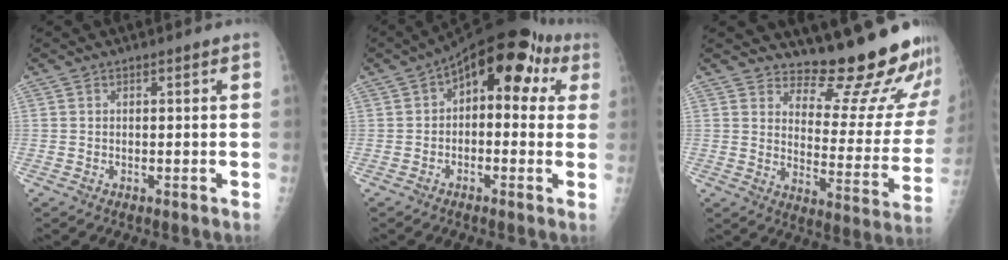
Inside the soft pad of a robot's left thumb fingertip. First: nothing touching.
{"total": 13.3, "force": [3.6, 7.4, 10.4], "torque": [-0.094, 0.040, 0.036]}
{"total": 18.4, "force": [17.0, 3.5, 6.2], "torque": [-0.038, -0.181, 0.208]}